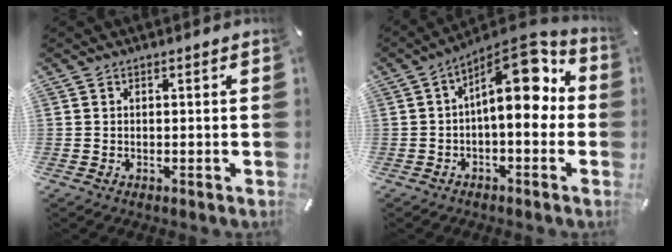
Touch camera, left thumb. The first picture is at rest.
{"total": 13.4, "force": [3.4, 5.8, 11.6], "torque": [-0.167, -0.031, 0.055]}